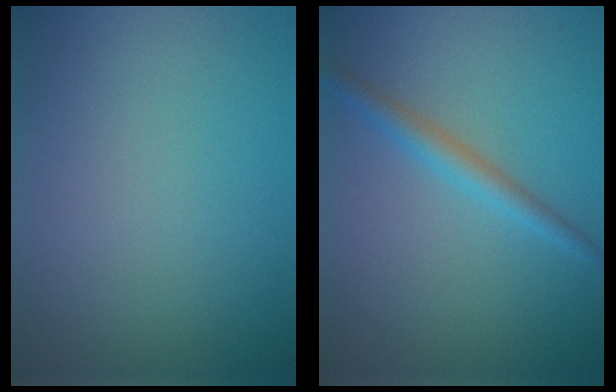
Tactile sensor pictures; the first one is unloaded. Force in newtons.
{"total": 1.5, "press": 1.5, "slide": 0.1}